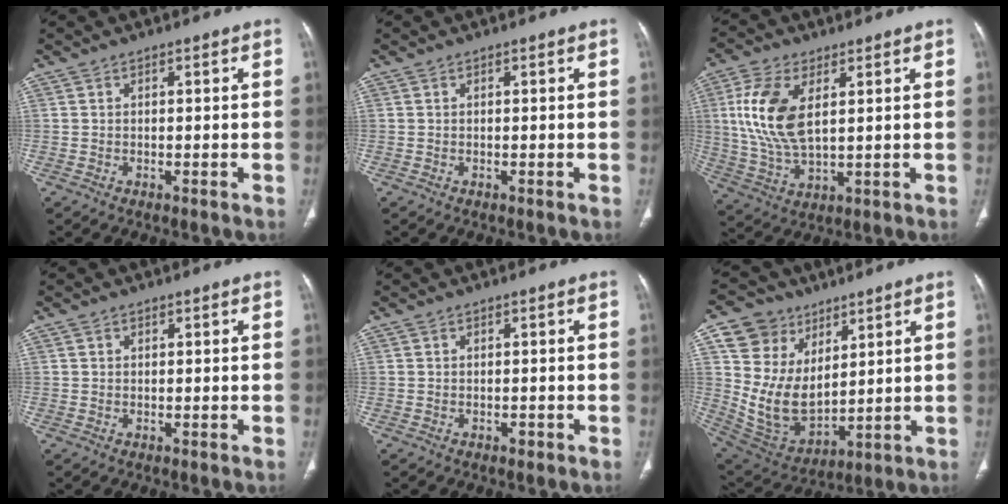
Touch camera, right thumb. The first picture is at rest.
{"total": 0.0}
{"total": 13.0, "force": [3.4, 6.5, 10.7], "torque": [-0.229, -0.010, 0.072]}
{"total": 0.7, "force": [0.4, 0.5, 0.2], "torque": [0.000, -0.001, 0.007]}
{"total": 0.5, "force": [-0.1, 0.5, 0.2], "torque": [-0.002, 0.000, 0.001]}
{"total": 16.2, "force": [6.7, 12.1, 8.4], "torque": [-0.136, -0.029, 0.152]}